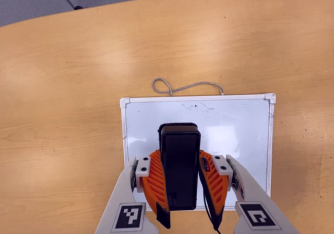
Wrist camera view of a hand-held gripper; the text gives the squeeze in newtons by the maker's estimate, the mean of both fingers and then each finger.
{"total": 7.7, "left": 6.2, "right": 9.3}